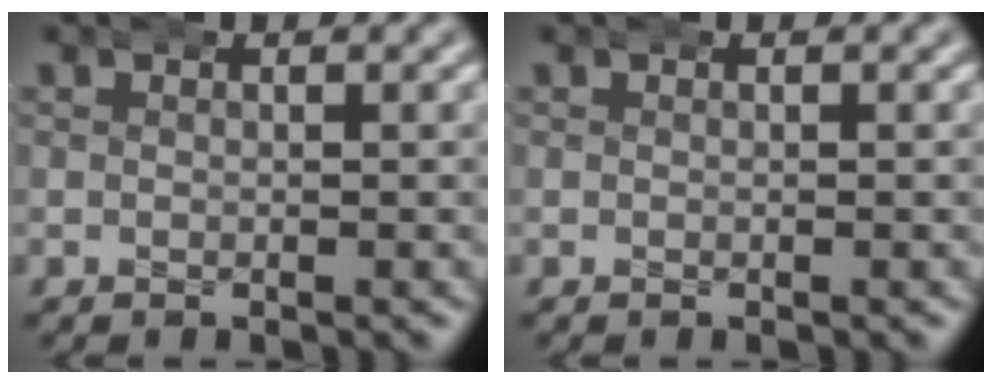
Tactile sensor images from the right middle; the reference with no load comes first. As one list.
[{"total": 0.0}]